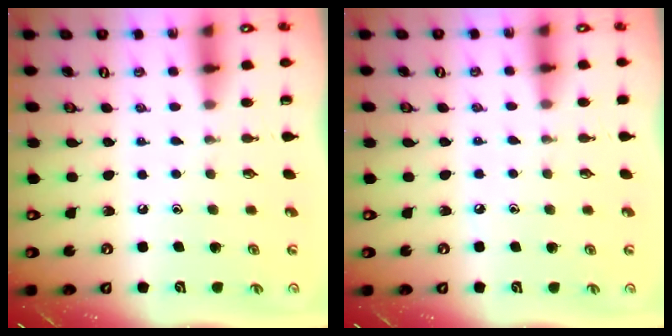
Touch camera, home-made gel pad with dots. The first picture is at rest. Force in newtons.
{"total": 2.3, "press": 2.3, "slide": 0.4}